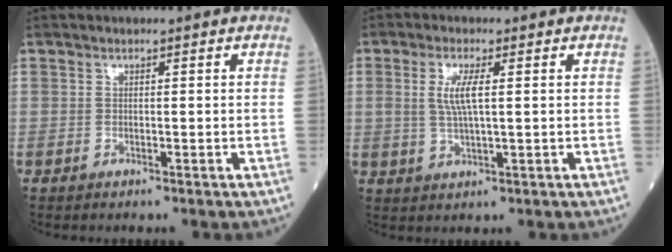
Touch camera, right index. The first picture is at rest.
{"total": 4.7, "force": [0.9, 0.8, 4.5], "torque": [-0.097, 0.000, 0.018]}